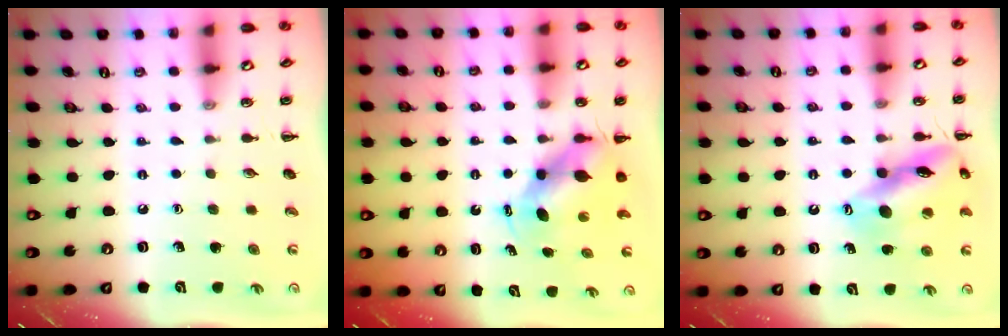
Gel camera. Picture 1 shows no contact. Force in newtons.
{"total": 5.5, "press": 5.3, "slide": 1.6}
{"total": 15.3, "press": 15.2, "slide": 2.2}